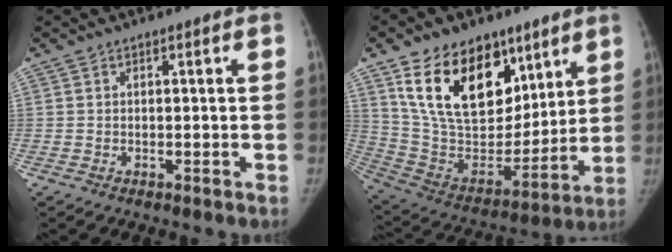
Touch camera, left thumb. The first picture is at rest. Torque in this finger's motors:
{"motor_torque": [2.37, 2.41, 1.42, -1.35, 0.25]}